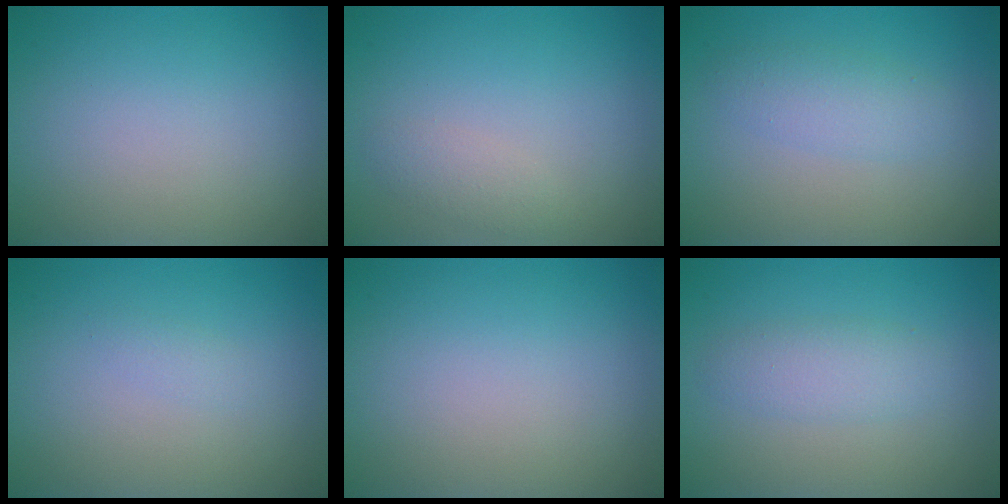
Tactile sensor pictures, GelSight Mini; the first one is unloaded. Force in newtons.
{"total": 1.4, "press": 1.4, "slide": 0.1}
{"total": 2.2, "press": 2.2, "slide": 0.1}
{"total": 0.7, "press": 0.7, "slide": 0.0}
{"total": 0.0}
{"total": 2.3, "press": 2.3, "slide": 0.1}